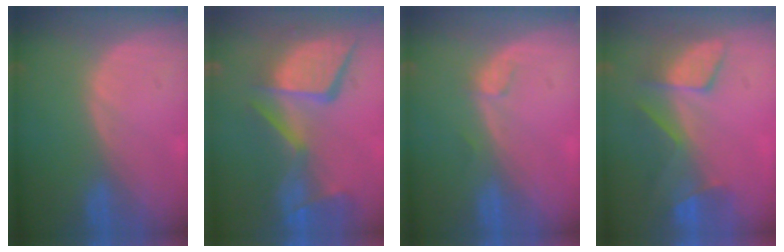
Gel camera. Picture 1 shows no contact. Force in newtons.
{"total": 13.8, "press": 11.2, "slide": 8.0}
{"total": 1.1, "press": 1.1, "slide": 0.2}
{"total": 7.4, "press": 7.2, "slide": 1.7}